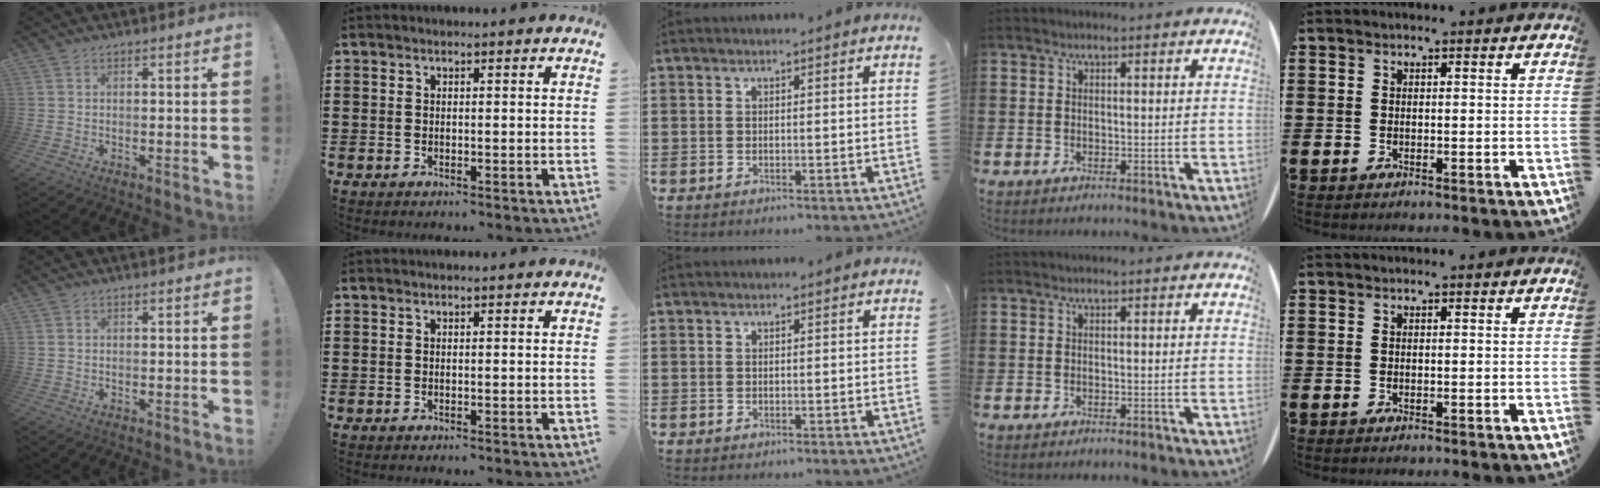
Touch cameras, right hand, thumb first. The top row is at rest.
{}